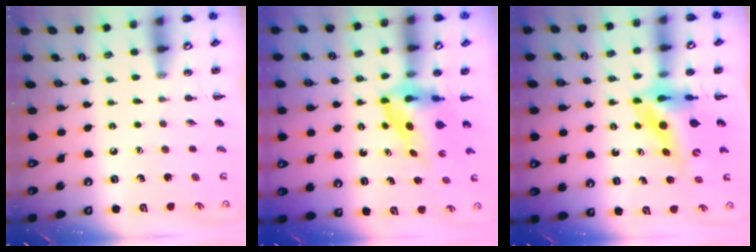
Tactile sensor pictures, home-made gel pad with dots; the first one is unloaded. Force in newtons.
{"total": 4.6, "press": 4.5, "slide": 1.1}
{"total": 10.0, "press": 9.5, "slide": 3.2}